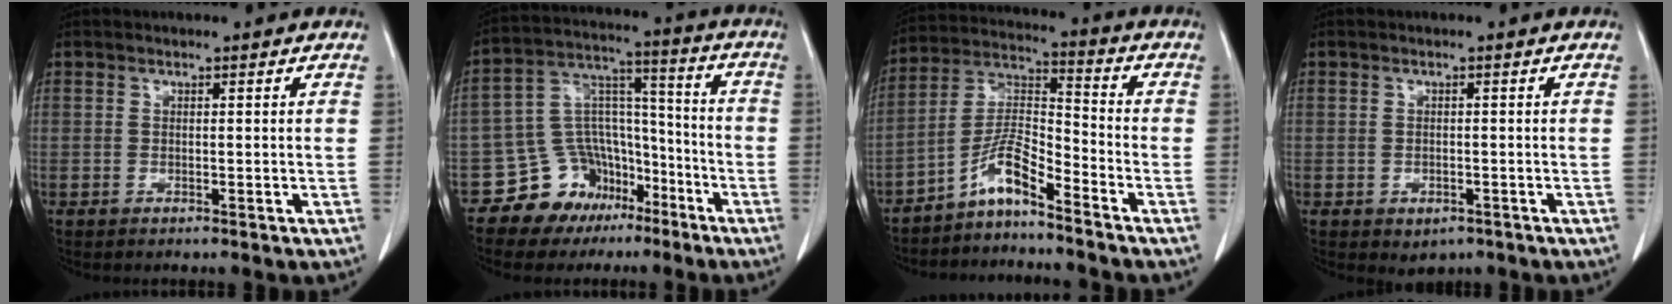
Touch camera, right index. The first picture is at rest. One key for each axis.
{"total": 12.4, "fx": -7.5, "fy": 9.2, "fz": 3.5, "tx": -0.060, "ty": 0.078, "tz": -0.113}
{"total": 7.3, "fx": -5.4, "fy": 0.9, "fz": 4.8, "tx": -0.102, "ty": 0.013, "tz": -0.104}
{"total": 2.4, "fx": -1.2, "fy": 1.7, "fz": 1.2, "tx": -0.009, "ty": 0.002, "tz": -0.002}